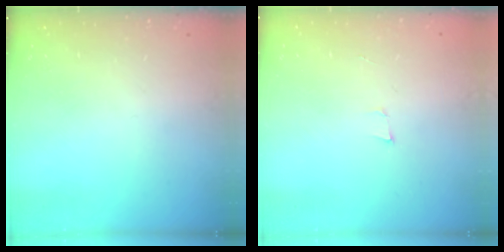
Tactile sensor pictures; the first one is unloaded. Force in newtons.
{"total": 3.5, "press": 2.3, "slide": 2.6}